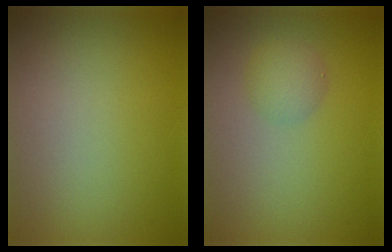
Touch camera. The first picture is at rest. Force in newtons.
{"total": 2.0, "press": 2.0, "slide": 0.0}